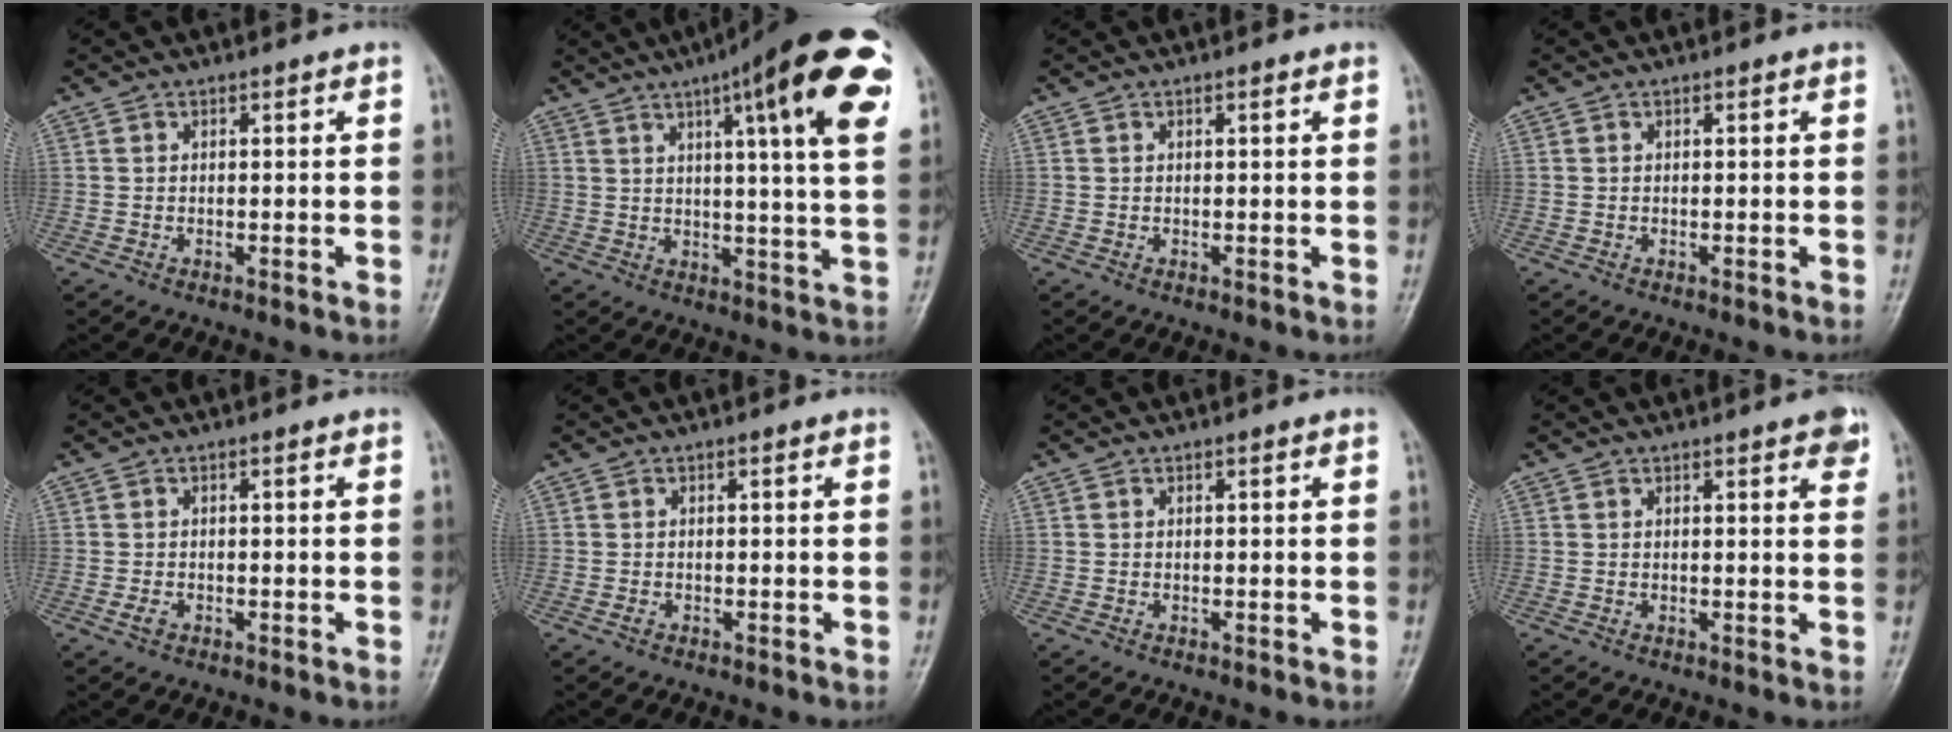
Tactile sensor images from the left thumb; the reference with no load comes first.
{"total": 20.8, "force": [9.1, 3.4, 18.4], "torque": [-0.239, -0.015, 0.117]}
{"total": 0.7, "force": [0.3, 0.1, 0.6], "torque": [-0.010, 0.001, 0.003]}
{"total": 0.0}
{"total": 1.4, "force": [-0.6, 0.8, 0.9], "torque": [-0.021, 0.003, -0.012]}
{"total": 0.7, "force": [-0.2, 0.4, 0.5], "torque": [-0.009, 0.004, -0.004]}
{"total": 0.0}
{"total": 3.4, "force": [2.0, 0.9, 2.6], "torque": [-0.024, -0.005, 0.019]}